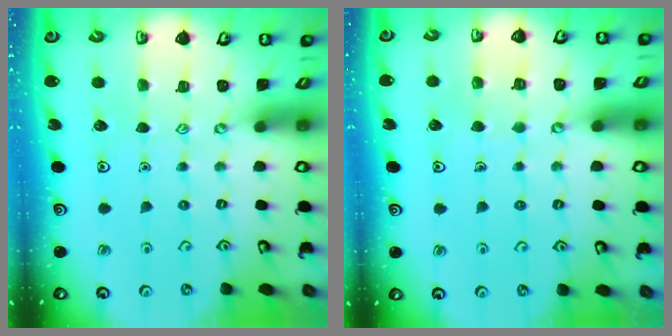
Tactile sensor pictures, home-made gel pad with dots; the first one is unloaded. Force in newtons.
{"total": 4.6, "press": 4.6, "slide": 0.3}